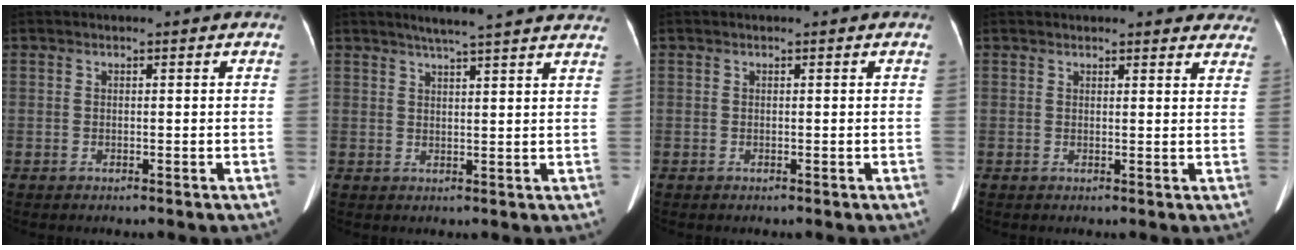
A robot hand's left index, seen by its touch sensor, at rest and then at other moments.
{"total": 13.7, "force": [12.1, 0.4, 6.3], "torque": [-0.090, 0.015, 0.143]}
{"total": 0.0}
{"total": 11.3, "force": [10.4, 2.9, 3.1], "torque": [-0.001, 0.010, 0.102]}